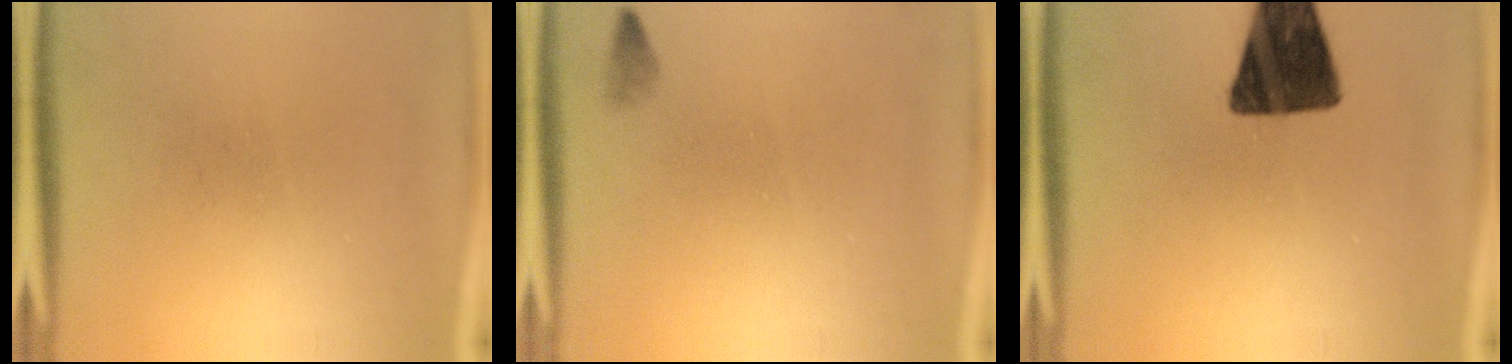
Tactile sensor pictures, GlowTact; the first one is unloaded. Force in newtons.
{"total": 0.8}
{"total": 14.3}